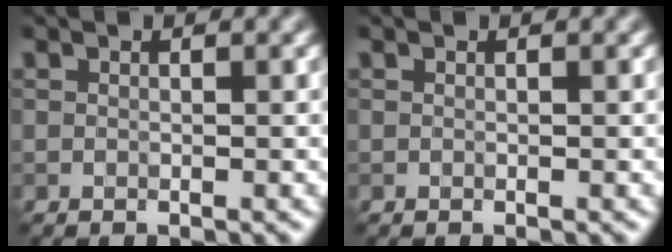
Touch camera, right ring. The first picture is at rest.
{"total": 0.0}